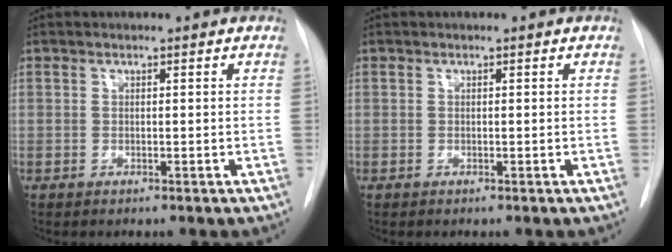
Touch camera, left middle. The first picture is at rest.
{"total": 0.0}